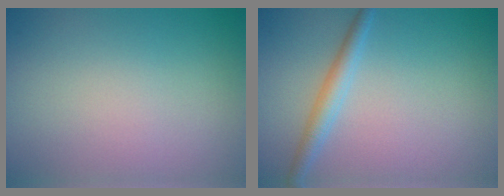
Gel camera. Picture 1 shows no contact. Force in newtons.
{"total": 2.2, "press": 2.2, "slide": 0.0}